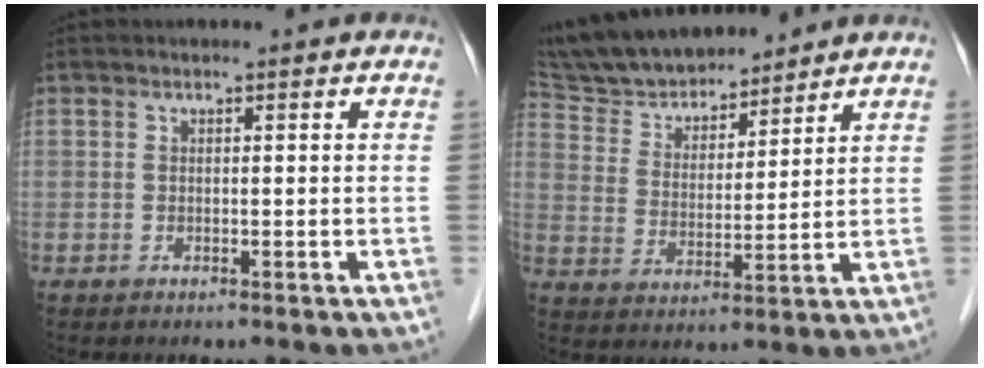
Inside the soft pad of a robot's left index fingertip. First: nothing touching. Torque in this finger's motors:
{"motor_torque": [-0.32, -0.82, 0.09, 0.02]}